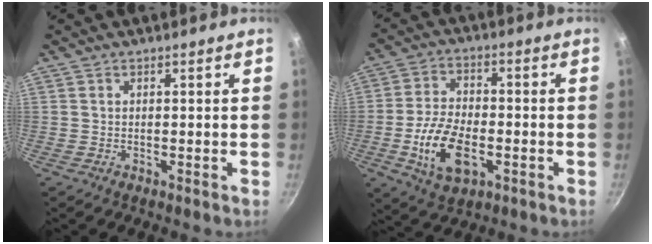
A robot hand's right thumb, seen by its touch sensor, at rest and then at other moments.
{"total": 12.5, "force": [-3.5, 6.9, 9.7], "torque": [-0.179, 0.014, -0.063]}